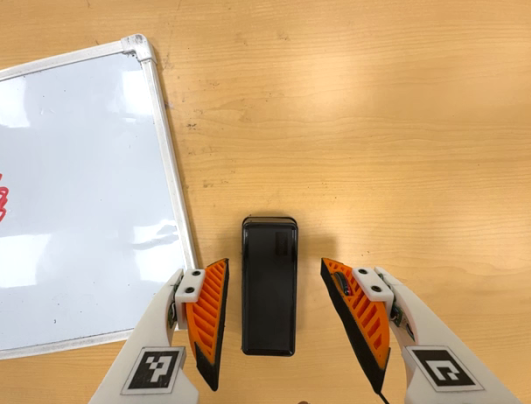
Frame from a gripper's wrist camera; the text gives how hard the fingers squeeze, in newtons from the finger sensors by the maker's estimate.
{"total": 0.0}